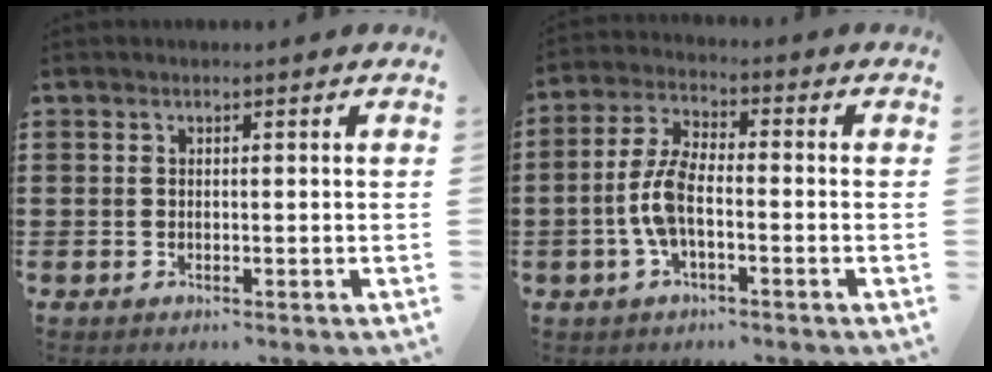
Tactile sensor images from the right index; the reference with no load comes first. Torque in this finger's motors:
{"motor_torque": [1.46, 0.67, 0.28, 0.09]}